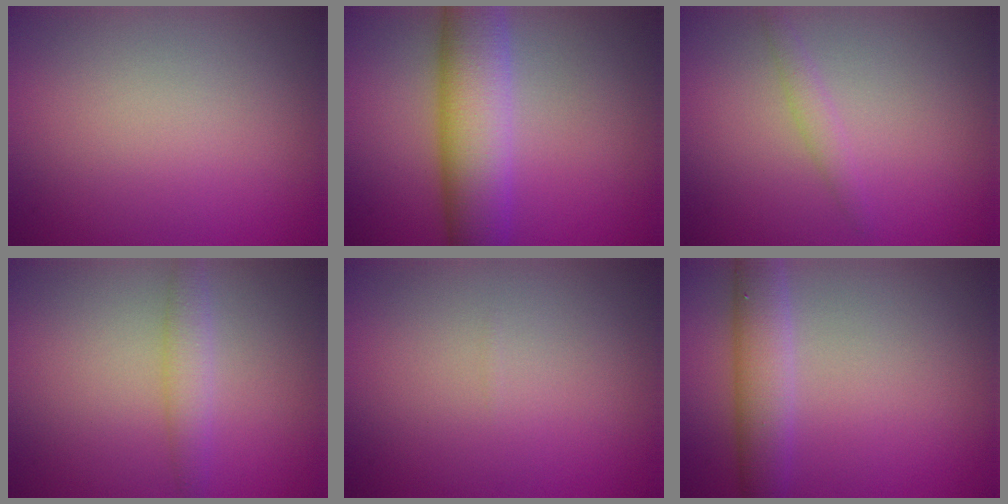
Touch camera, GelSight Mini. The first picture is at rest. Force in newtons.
{"total": 7.9, "press": 7.9, "slide": 0.2}
{"total": 1.2, "press": 1.2, "slide": 0.1}
{"total": 2.0, "press": 2.0, "slide": 0.2}
{"total": 0.0}
{"total": 4.0, "press": 4.0, "slide": 0.2}